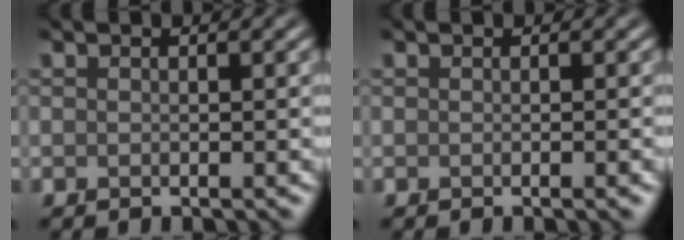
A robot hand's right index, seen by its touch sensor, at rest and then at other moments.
{"total": 1.2, "force": [-0.2, 0.4, 1.1], "torque": [-0.008, 0.001, -0.004]}